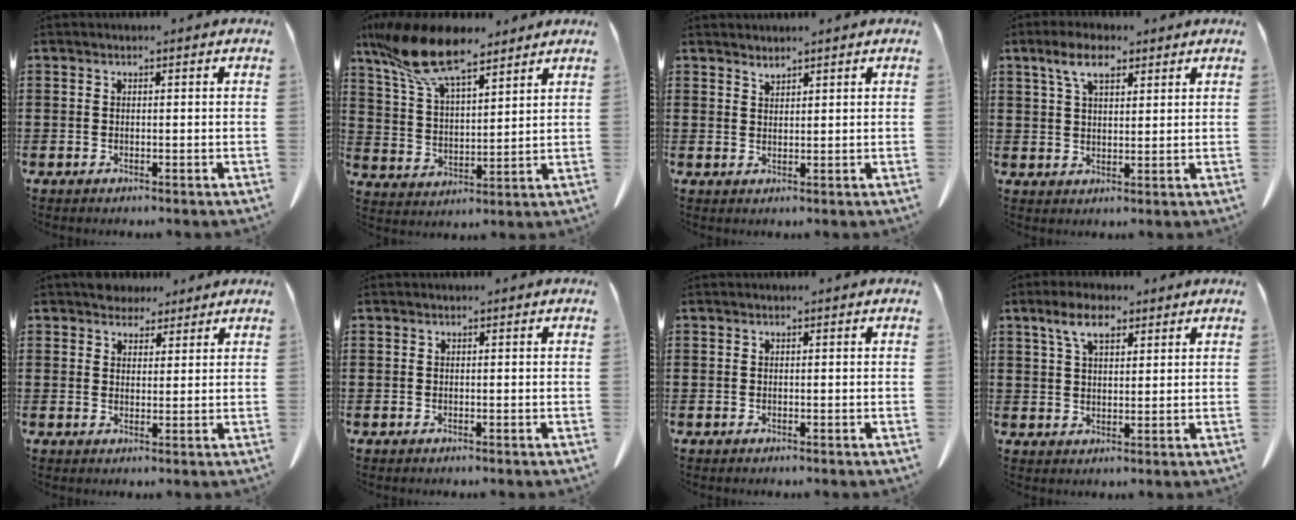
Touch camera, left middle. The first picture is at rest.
{"total": 12.3, "force": [9.3, 3.2, 7.5], "torque": [-0.177, -0.027, 0.169]}
{"total": 1.6, "force": [1.6, 0.0, 0.1], "torque": [-0.005, -0.003, 0.032]}
{"total": 6.2, "force": [4.0, 2.4, 4.1], "torque": [-0.091, 0.005, 0.073]}
{"total": 3.8, "force": [3.4, 1.7, 0.5], "torque": [-0.020, 0.001, 0.068]}
{"total": 0.0}
{"total": 0.0}
{"total": 6.1, "force": [3.8, 2.4, 4.0], "torque": [-0.082, 0.004, 0.068]}